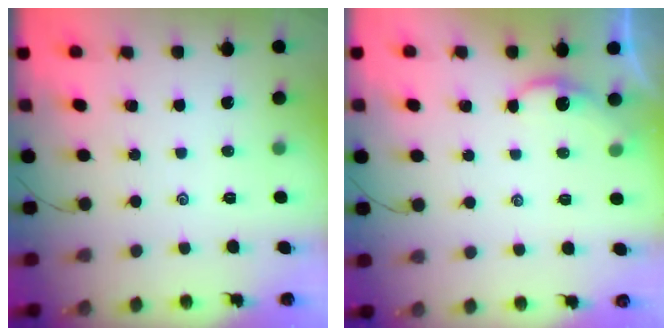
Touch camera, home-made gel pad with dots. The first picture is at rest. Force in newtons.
{"total": 1.3, "press": 1.3, "slide": 0.2}